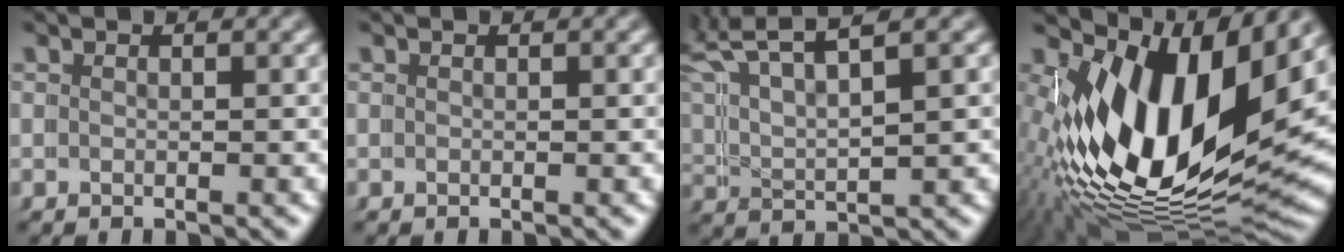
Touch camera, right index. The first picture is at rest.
{"total": 0.0}
{"total": 5.6, "force": [3.6, 3.1, 2.9], "torque": [-0.081, -0.012, 0.063]}
{"total": 17.1, "force": [0.1, 9.9, 14.0], "torque": [-0.258, -0.046, 0.029]}